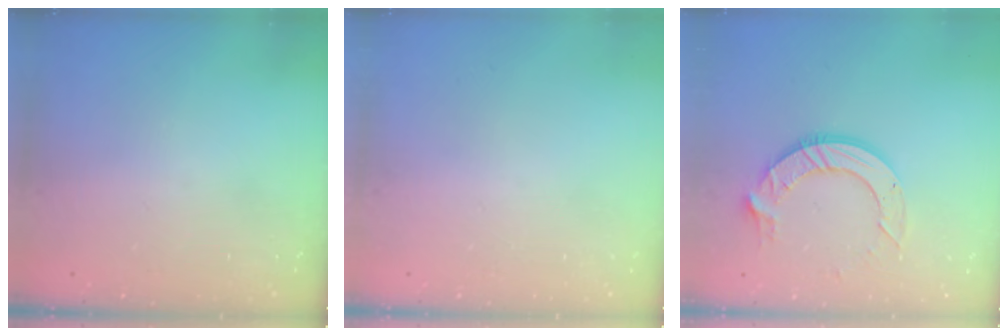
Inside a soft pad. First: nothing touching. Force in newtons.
{"total": 0.0}
{"total": 11.3, "press": 11.2, "slide": 1.1}